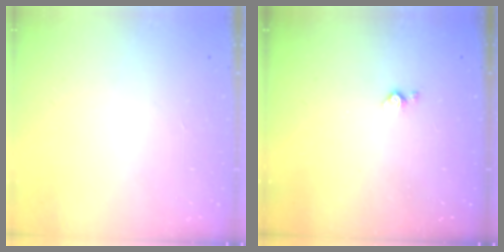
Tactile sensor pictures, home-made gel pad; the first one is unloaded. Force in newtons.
{"total": 2.8, "press": 2.7, "slide": 0.4}